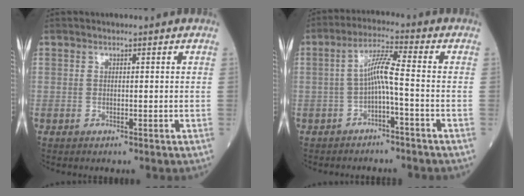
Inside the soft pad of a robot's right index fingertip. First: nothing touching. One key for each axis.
{"total": 5.2, "fx": -1.1, "fy": -0.1, "fz": 5.1, "tx": -0.096, "ty": 0.021, "tz": -0.019}